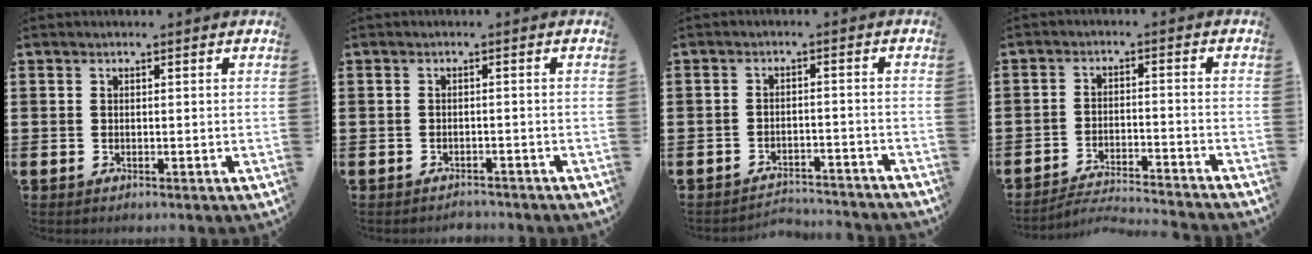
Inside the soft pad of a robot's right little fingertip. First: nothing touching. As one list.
[{"total": 1.2, "force": [-1.1, 0.1, -0.1], "torque": [-0.003, 0.002, -0.025]}, {"total": 2.9, "force": [-2.9, 0.1, -0.1], "torque": [-0.004, 0.003, -0.063]}, {"total": 3.2, "force": [-3.2, -0.2, 0.4], "torque": [-0.009, 0.000, -0.068]}]